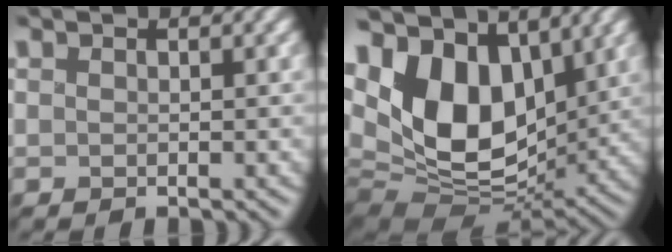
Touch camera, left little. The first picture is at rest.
{"total": 11.9, "force": [3.0, 7.7, 8.5], "torque": [-0.170, 0.010, 0.033]}